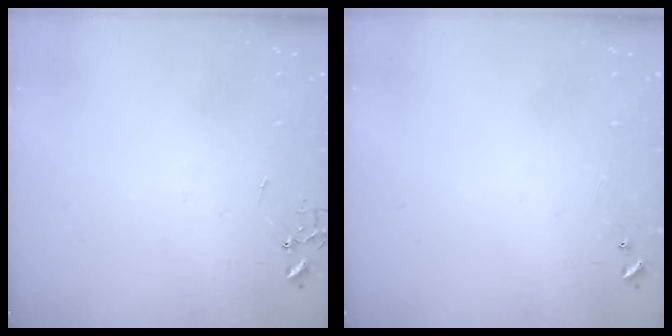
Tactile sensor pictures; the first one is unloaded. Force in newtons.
{"total": 5.0, "press": 5.0, "slide": 0.6}